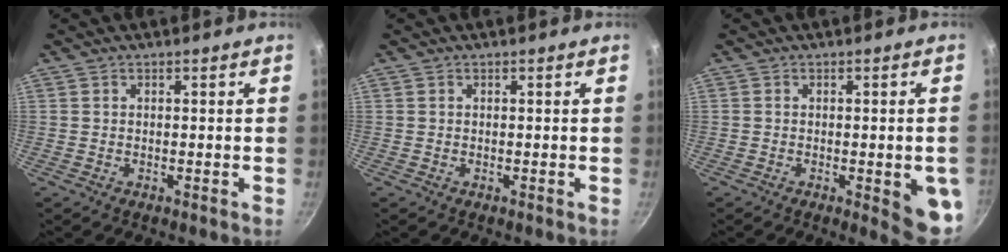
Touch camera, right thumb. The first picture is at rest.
{"total": 0.0}
{"total": 9.3, "force": [-2.0, 2.7, 8.6], "torque": [-0.076, 0.000, -0.019]}